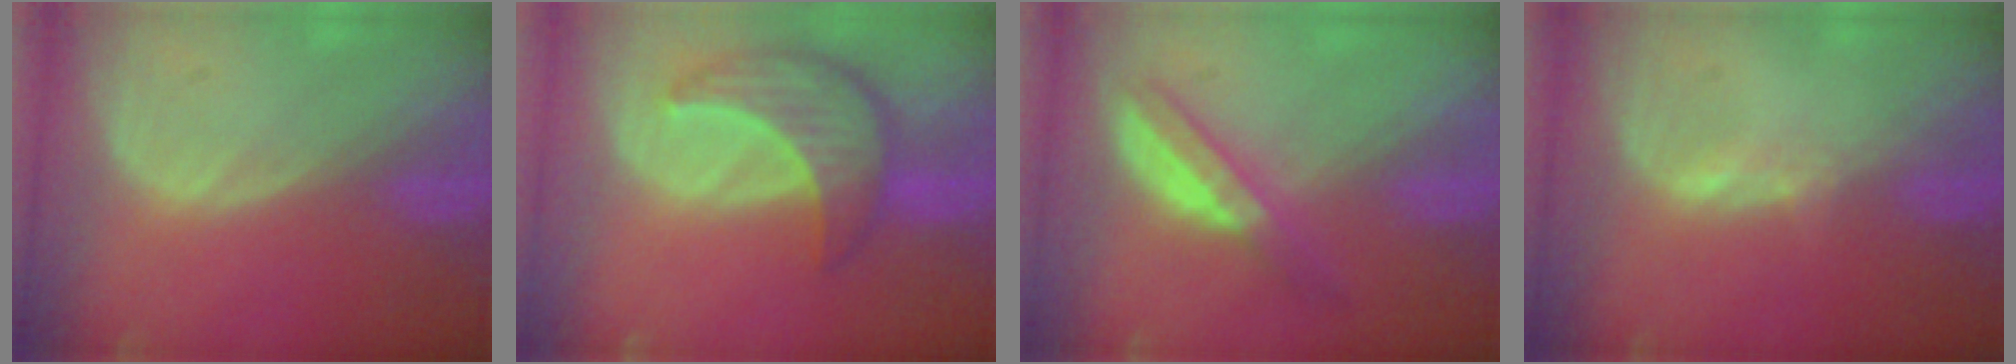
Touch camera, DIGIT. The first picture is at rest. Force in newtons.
{"total": 8.6, "press": 7.7, "slide": 3.7}
{"total": 4.8, "press": 4.7, "slide": 1.0}
{"total": 1.1, "press": 1.1, "slide": 0.3}